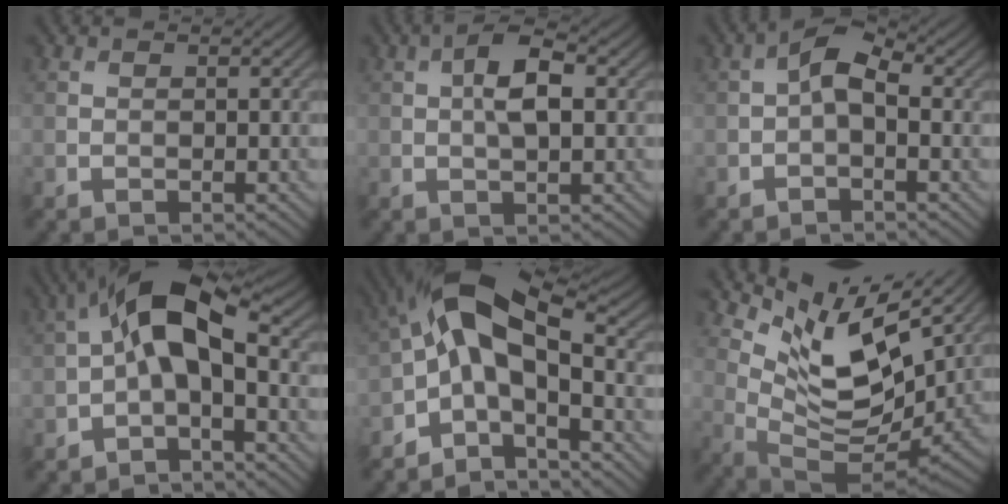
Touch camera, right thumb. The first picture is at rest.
{"total": 5.1, "force": [0.7, 2.2, 4.6], "torque": [-0.084, 0.007, 0.009]}
{"total": 3.1, "force": [-0.4, 1.7, 2.6], "torque": [-0.051, 0.009, -0.014]}
{"total": 8.5, "force": [-0.2, 3.8, 7.6], "torque": [-0.144, 0.026, -0.017]}
{"total": 11.0, "force": [-1.7, 4.8, 9.8], "torque": [-0.189, 0.025, -0.053]}
{"total": 11.9, "force": [6.8, 4.7, 8.5], "torque": [-0.182, -0.007, 0.139]}